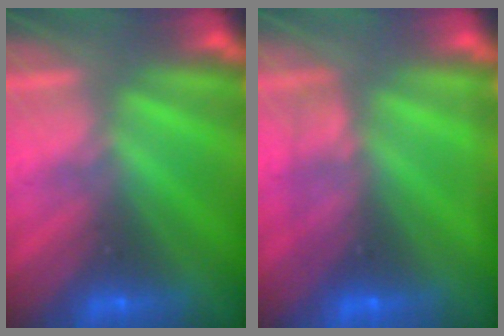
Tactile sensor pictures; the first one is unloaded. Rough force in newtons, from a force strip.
{"total": 2.2}